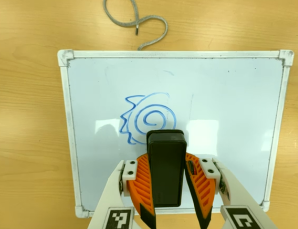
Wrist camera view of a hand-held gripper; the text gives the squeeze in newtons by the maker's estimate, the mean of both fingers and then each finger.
{"total": 7.9, "left": 6.5, "right": 9.3}